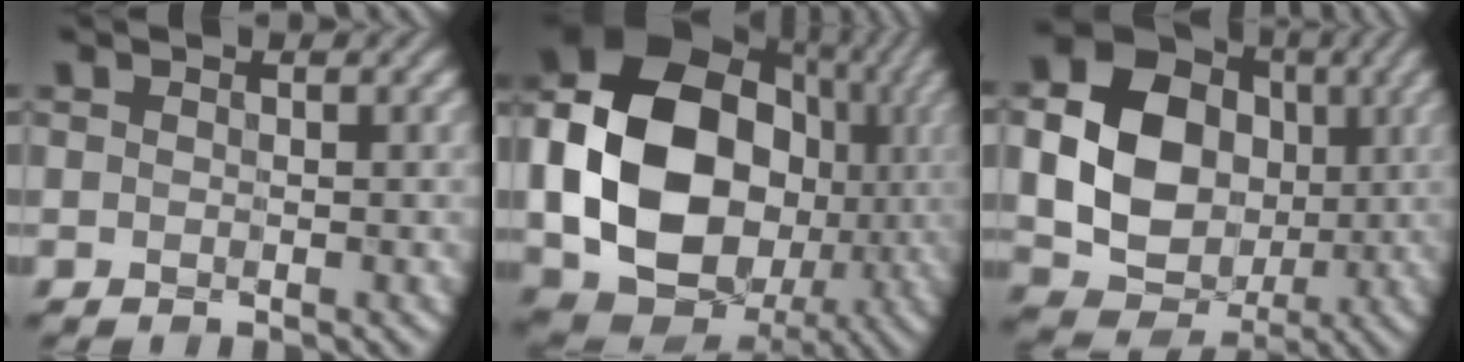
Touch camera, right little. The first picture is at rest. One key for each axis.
{"total": 17.0, "fx": -1.3, "fy": 13.4, "fz": 10.3, "tx": -0.220, "ty": -0.015, "tz": -0.030}
{"total": 14.8, "fx": 0.4, "fy": 12.5, "fz": 7.9, "tx": -0.180, "ty": -0.003, "tz": 0.009}